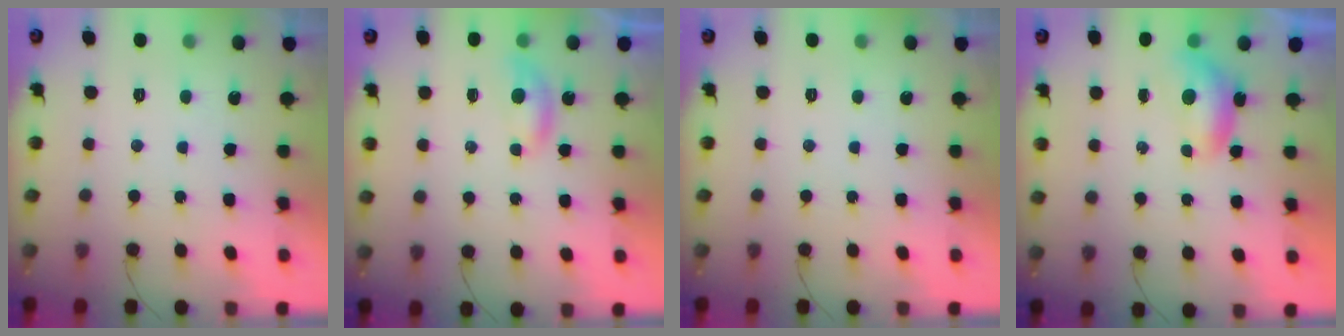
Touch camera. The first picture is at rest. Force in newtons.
{"total": 3.8, "press": 3.8, "slide": 0.2}
{"total": 0.0}
{"total": 5.2, "press": 5.2, "slide": 0.7}